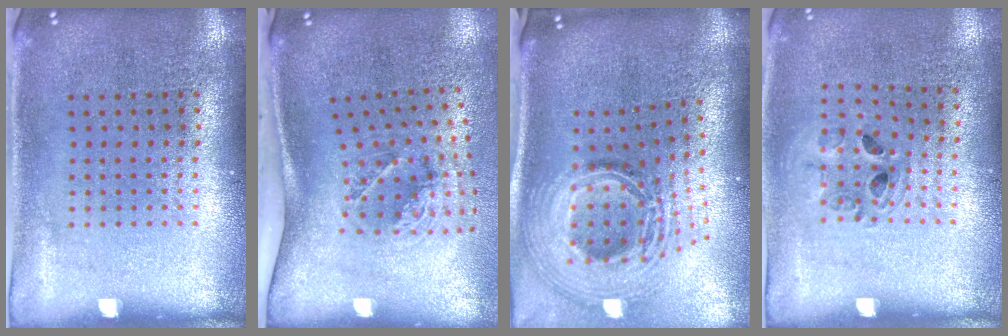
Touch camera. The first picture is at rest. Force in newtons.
{"total": 2.0, "press": 1.3, "slide": 1.6}
{"total": 3.1, "press": 2.1, "slide": 2.2}
{"total": 0.9, "press": 0.9, "slide": 0.2}